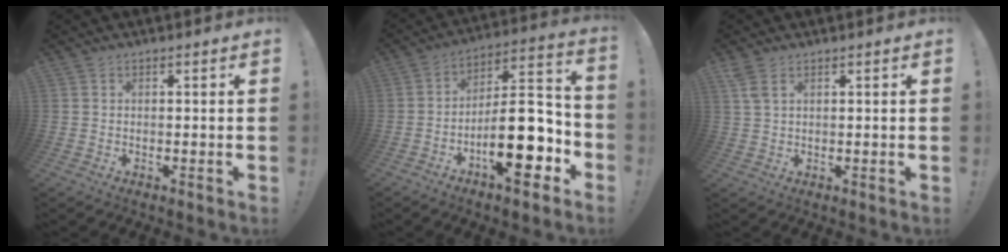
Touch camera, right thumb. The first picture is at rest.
{"total": 19.9, "force": [-7.3, 7.6, 16.9], "torque": [-0.261, 0.044, -0.112]}
{"total": 3.8, "force": [2.2, 1.6, 2.7], "torque": [-0.056, -0.003, 0.043]}